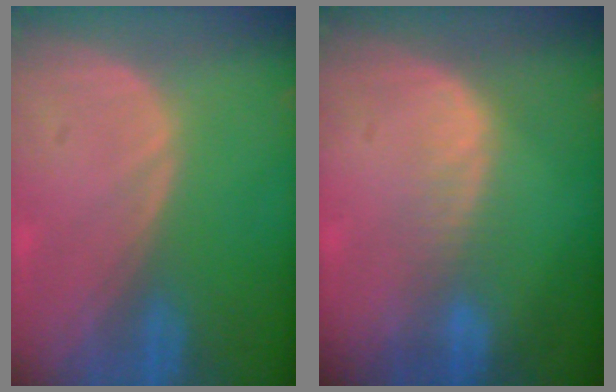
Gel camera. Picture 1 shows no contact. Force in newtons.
{"total": 2.4, "press": 2.4, "slide": 0.2}